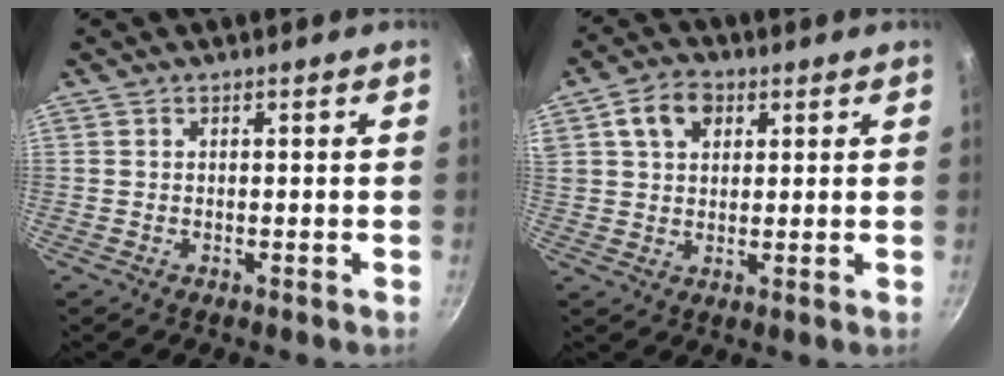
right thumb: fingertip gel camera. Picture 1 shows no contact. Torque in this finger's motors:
{"motor_torque": [0.59, 3.76, 1.19, 0.27, 0.22]}